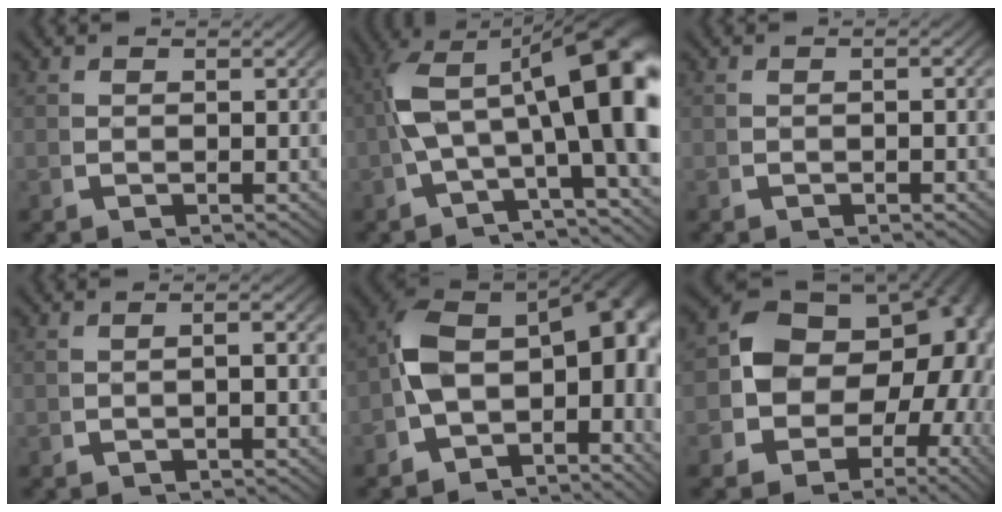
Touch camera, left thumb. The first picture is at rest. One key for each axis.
{"total": 12.8, "fx": -0.6, "fy": 6.1, "fz": 11.3, "tx": -0.181, "ty": -0.022, "tz": -0.001}
{"total": 0.6, "fx": -0.4, "fy": 0.1, "fz": 0.4, "tx": -0.006, "ty": 0.003, "tz": -0.009}
{"total": 1.5, "fx": -0.7, "fy": 0.1, "fz": 1.3, "tx": -0.024, "ty": 0.006, "tz": -0.011}
{"total": 17.1, "fx": 0.9, "fy": 11.4, "fz": 12.7, "tx": -0.205, "ty": -0.004, "tz": -0.002}
{"total": 14.0, "fx": -1.5, "fy": 10.9, "fz": 8.7, "tx": -0.159, "ty": -0.053, "tz": -0.018}